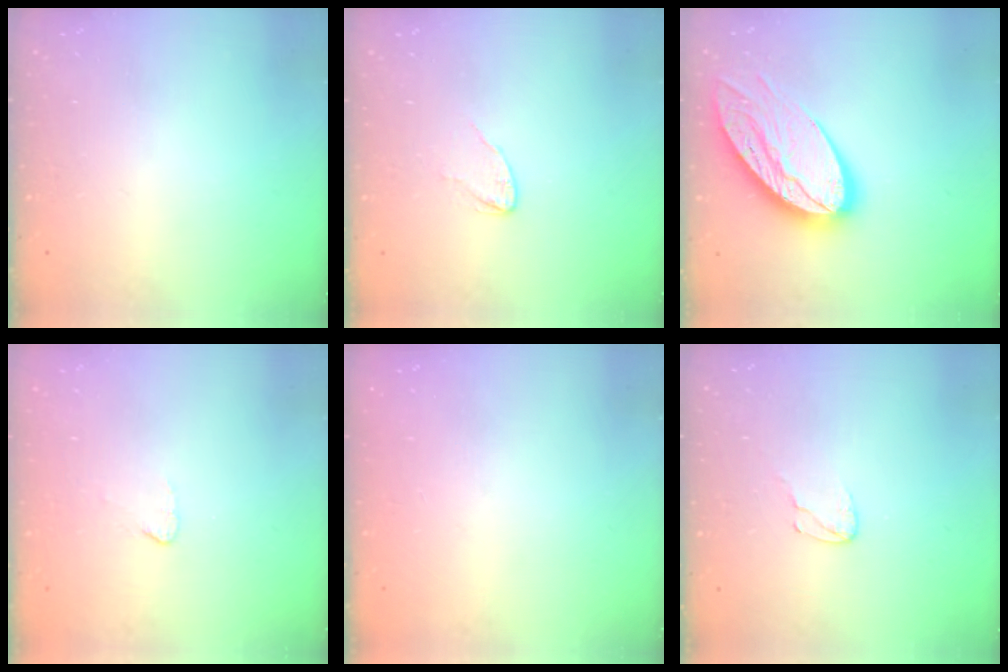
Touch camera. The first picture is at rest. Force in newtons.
{"total": 2.7, "press": 2.7, "slide": 0.2}
{"total": 19.1, "press": 19.1, "slide": 1.4}
{"total": 2.7, "press": 2.7, "slide": 0.2}
{"total": 0.0}
{"total": 2.7, "press": 2.7, "slide": 0.2}